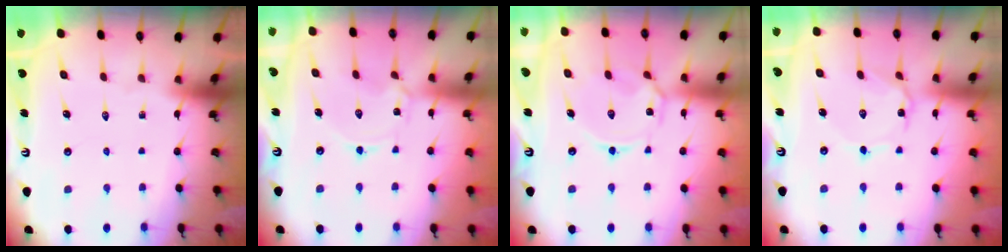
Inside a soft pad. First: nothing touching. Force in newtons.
{"total": 1.2, "press": 1.2, "slide": 0.2}
{"total": 4.7, "press": 4.7, "slide": 0.5}
{"total": 1.4, "press": 1.3, "slide": 0.2}